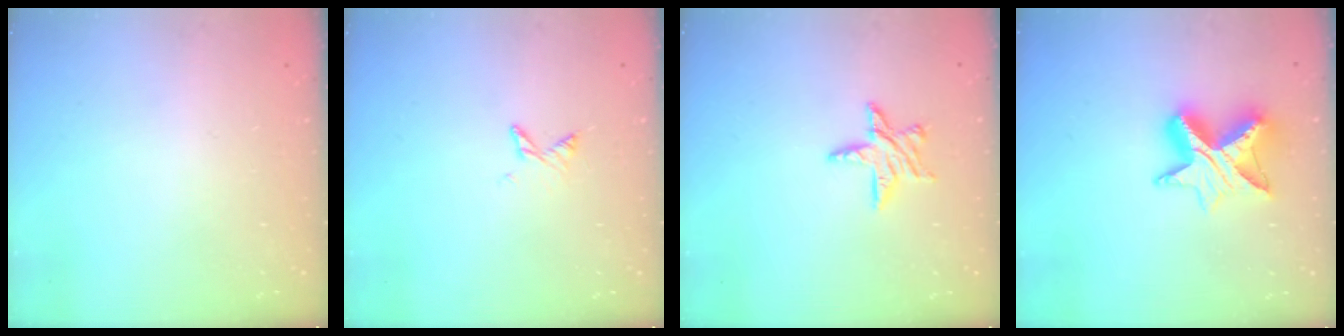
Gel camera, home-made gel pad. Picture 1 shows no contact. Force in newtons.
{"total": 3.9, "press": 3.8, "slide": 0.5}
{"total": 8.7, "press": 8.7, "slide": 0.7}
{"total": 10.8, "press": 10.8, "slide": 0.7}